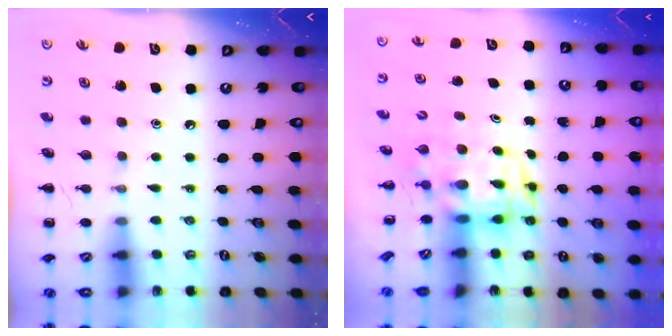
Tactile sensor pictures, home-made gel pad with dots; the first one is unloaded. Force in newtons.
{"total": 3.1, "press": 3.0, "slide": 0.7}